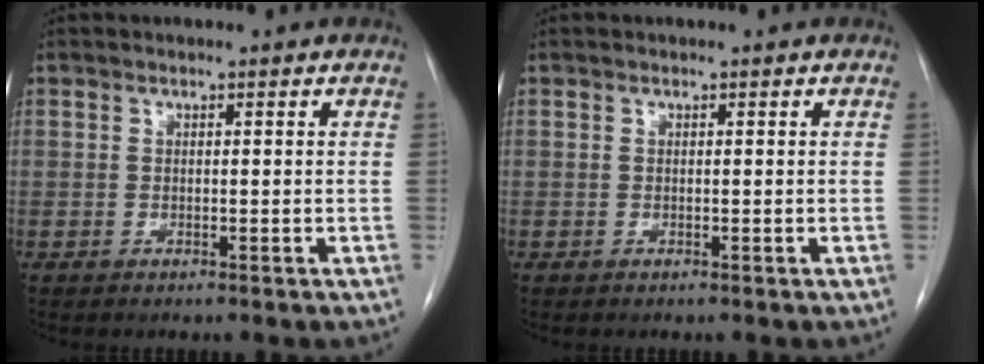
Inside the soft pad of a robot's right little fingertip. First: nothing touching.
{"total": 0.0}